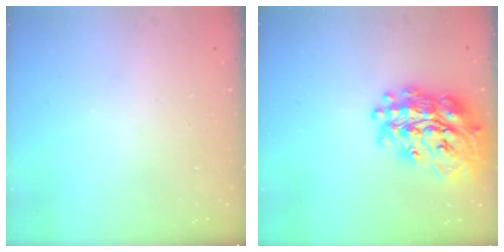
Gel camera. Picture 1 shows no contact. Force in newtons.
{"total": 25.9, "press": 25.8, "slide": 2.3}